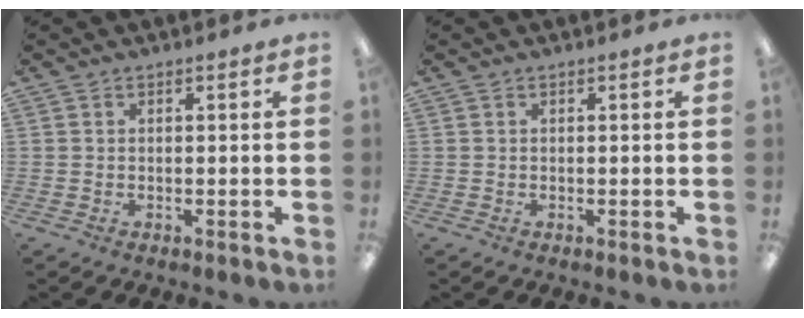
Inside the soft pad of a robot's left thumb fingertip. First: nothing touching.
{"total": 0.0}